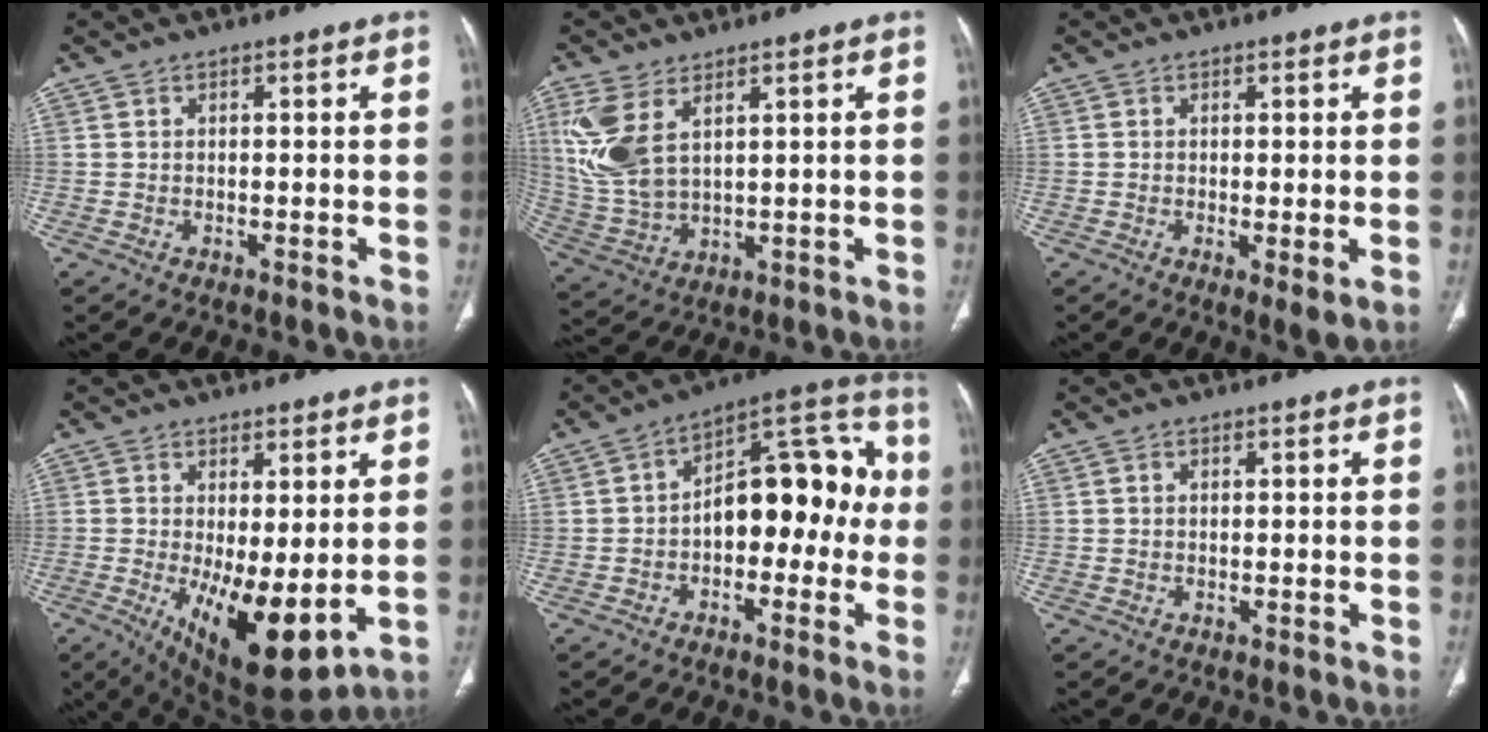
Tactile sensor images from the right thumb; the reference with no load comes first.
{"total": 11.3, "force": [4.6, 5.9, 8.5], "torque": [-0.199, -0.010, 0.112]}
{"total": 3.2, "force": [-0.4, 0.8, 3.1], "torque": [-0.059, -0.016, -0.009]}
{"total": 13.4, "force": [-1.7, 4.9, 12.4], "torque": [-0.195, -0.030, -0.006]}
{"total": 15.7, "force": [-1.6, 9.3, 12.6], "torque": [-0.131, 0.057, -0.036]}
{"total": 0.0}